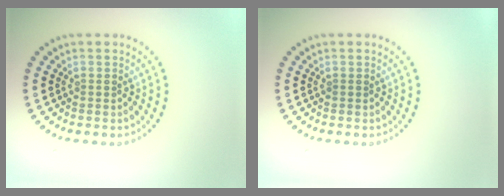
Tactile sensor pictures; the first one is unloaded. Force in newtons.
{"total": 0.0}